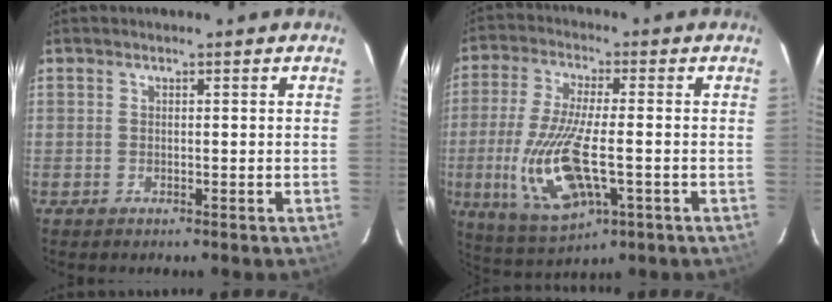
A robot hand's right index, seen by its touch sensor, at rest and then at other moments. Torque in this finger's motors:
{"motor_torque": [2.14, 0.00, 0.63, 0.12]}